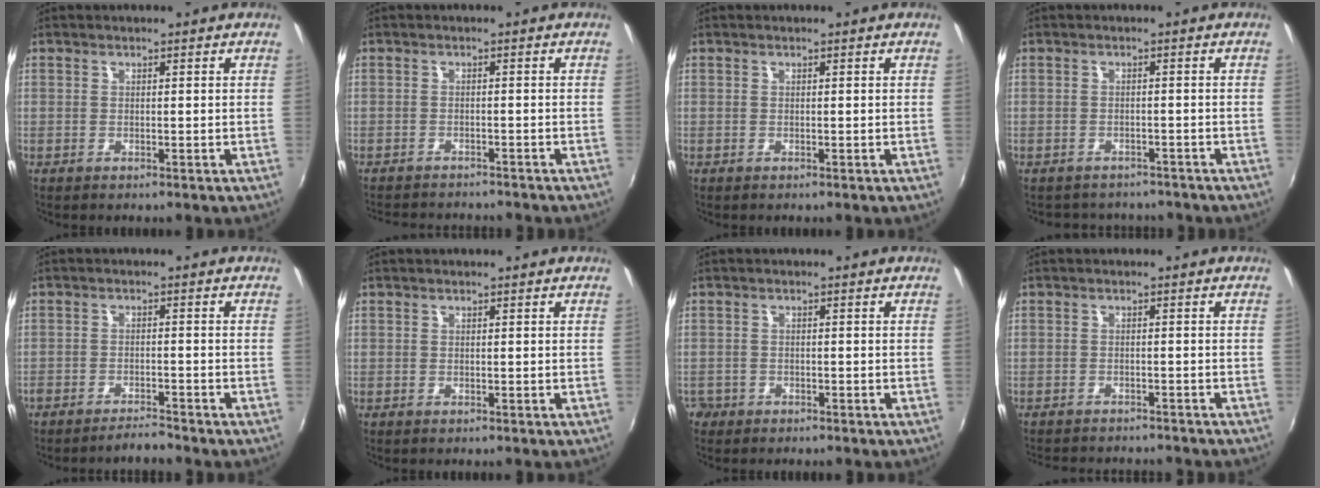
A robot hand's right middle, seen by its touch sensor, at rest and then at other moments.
{"total": 8.1, "force": [-7.5, 1.5, 2.6], "torque": [-0.064, -0.013, -0.109]}
{"total": 0.0}
{"total": 6.9, "force": [-6.1, 2.9, 1.6], "torque": [-0.038, -0.007, -0.082]}
{"total": 3.5, "force": [-3.4, 0.2, 0.7], "torque": [-0.030, -0.004, -0.059]}
{"total": 0.0}
{"total": 2.7, "force": [-1.8, 2.0, 0.4], "torque": [-0.020, -0.002, -0.034]}
{"total": 9.3, "force": [-8.5, 1.9, 3.2], "torque": [-0.077, -0.015, -0.120]}